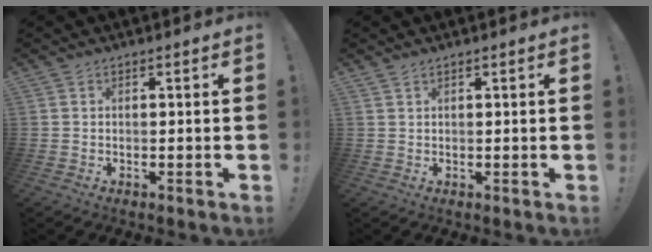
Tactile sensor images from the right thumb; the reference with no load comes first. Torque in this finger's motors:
{"motor_torque": [-0.03, -0.01, 0.23, 0.14, 0.07]}